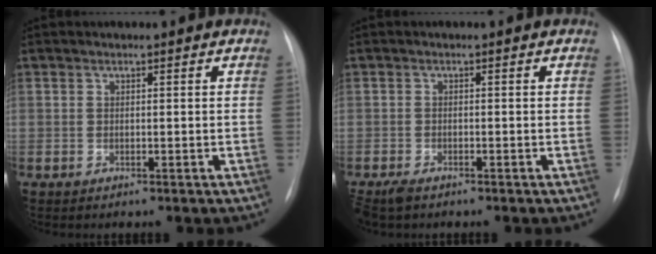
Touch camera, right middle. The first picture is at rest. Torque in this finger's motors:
{"motor_torque": [0.01, 0.00, 0.00, 0.01]}